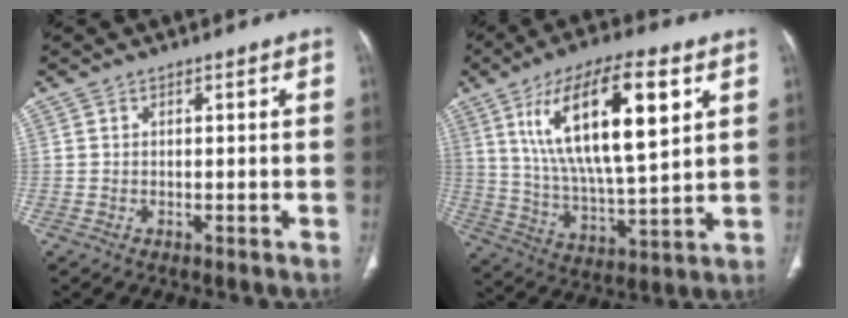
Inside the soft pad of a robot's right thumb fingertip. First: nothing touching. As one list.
[{"total": 21.5, "force": [8.0, 7.2, 18.7], "torque": [-0.316, -0.023, 0.143]}]